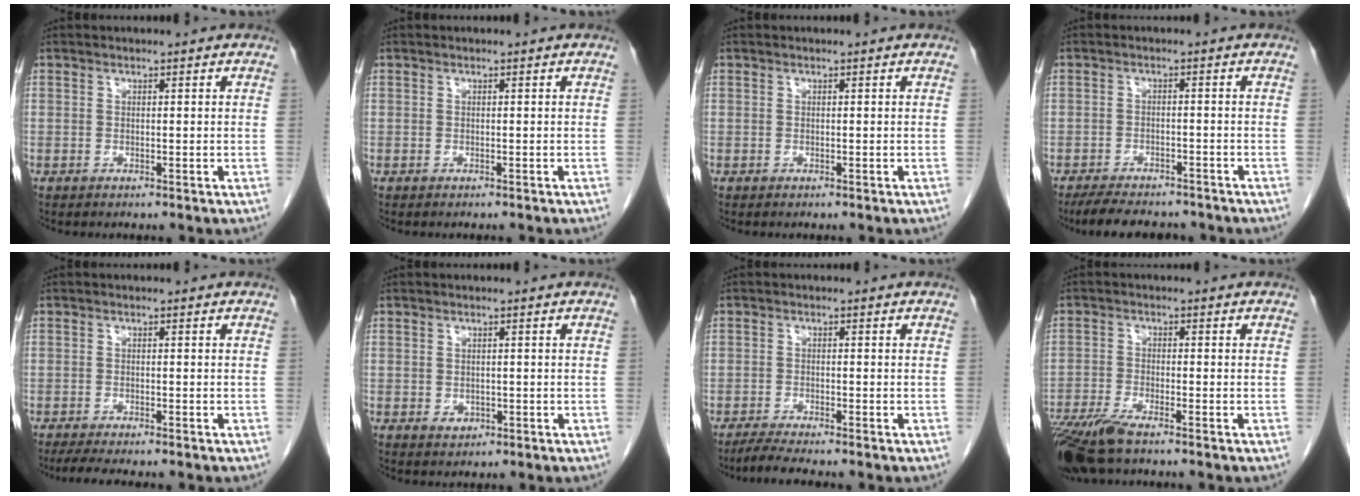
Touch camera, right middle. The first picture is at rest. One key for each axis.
{"total": 1.1, "fx": -1.1, "fy": 0.2, "fz": 0.4, "tx": -0.007, "ty": -0.001, "tz": -0.015}
{"total": 0.0}
{"total": 9.8, "fx": -8.5, "fy": 3.1, "fz": 3.7, "tx": -0.058, "ty": -0.004, "tz": -0.121}
{"total": 6.0, "fx": -5.0, "fy": 0.8, "fz": 3.1, "tx": -0.044, "ty": -0.012, "tz": -0.076}
{"total": 1.5, "fx": -0.4, "fy": 1.2, "fz": 0.7, "tx": -0.012, "ty": 0.001, "tz": 0.001}
{"total": 3.7, "fx": -3.2, "fy": -0.1, "fz": 1.7, "tx": -0.037, "ty": -0.014, "tz": -0.059}
{"total": 8.0, "fx": -6.2, "fy": 1.2, "fz": 5.0, "tx": -0.097, "ty": -0.020, "tz": -0.113}